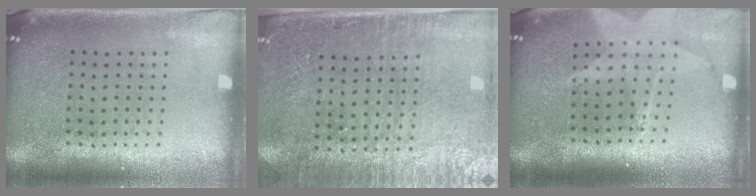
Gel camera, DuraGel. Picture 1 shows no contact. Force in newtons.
{"total": 3.0, "press": 2.6, "slide": 1.4}
{"total": 1.8, "press": 1.4, "slide": 1.0}